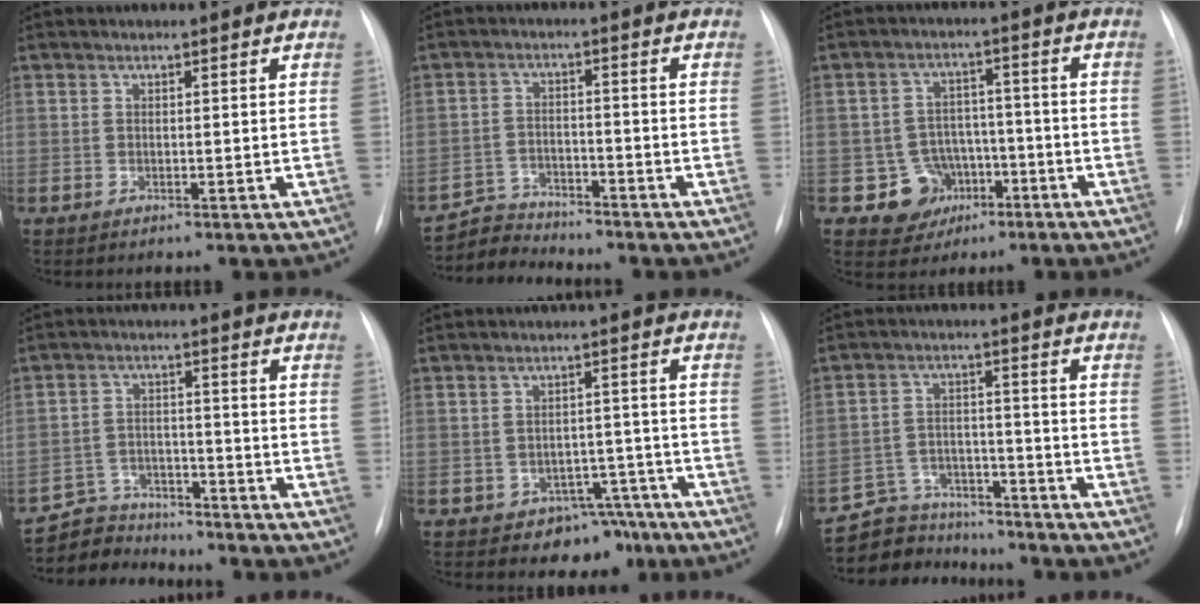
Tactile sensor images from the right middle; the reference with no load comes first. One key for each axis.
{"total": 4.5, "fx": -4.3, "fy": -0.1, "fz": -1.6, "tx": 0.027, "ty": -0.006, "tz": -0.079}
{"total": 6.6, "fx": -2.8, "fy": 5.9, "fz": 0.6, "tx": 0.002, "ty": 0.014, "tz": -0.036}
{"total": 6.9, "fx": -6.5, "fy": 2.0, "fz": -0.6, "tx": 0.008, "ty": 0.012, "tz": -0.115}
{"total": 6.2, "fx": -4.3, "fy": 4.3, "fz": 1.0, "tx": 0.010, "ty": 0.025, "tz": -0.052}
{"total": 9.9, "fx": -9.2, "fy": 3.8, "fz": 0.2, "tx": -0.002, "ty": 0.033, "tz": -0.150}